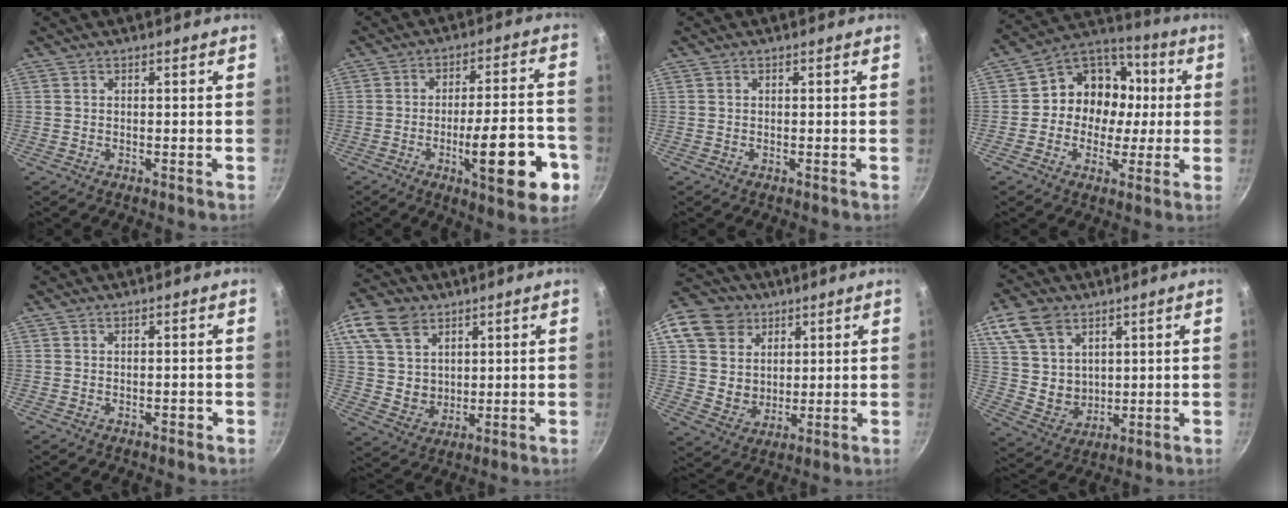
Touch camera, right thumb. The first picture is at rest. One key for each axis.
{"total": 17.1, "fx": -6.3, "fy": 4.9, "fz": 15.1, "tx": -0.184, "ty": 0.029, "tz": -0.085}
{"total": 0.0}
{"total": 13.8, "fx": 0.1, "fy": 12.0, "fz": 6.8, "tx": -0.058, "ty": 0.028, "tz": -0.018}
{"total": 0.7, "fx": -0.3, "fy": 0.5, "fz": 0.4, "tx": 0.000, "ty": 0.006, "tz": -0.003}
{"total": 14.2, "fx": 6.7, "fy": 10.7, "fz": 6.5, "tx": -0.109, "ty": -0.011, "tz": 0.134}
{"total": 15.1, "fx": 6.4, "fy": 12.4, "fz": 5.7, "tx": -0.090, "ty": -0.002, "tz": 0.120}
{"total": 12.6, "fx": 5.9, "fy": 9.3, "fz": 6.1, "tx": -0.088, "ty": -0.018, "tz": 0.127}